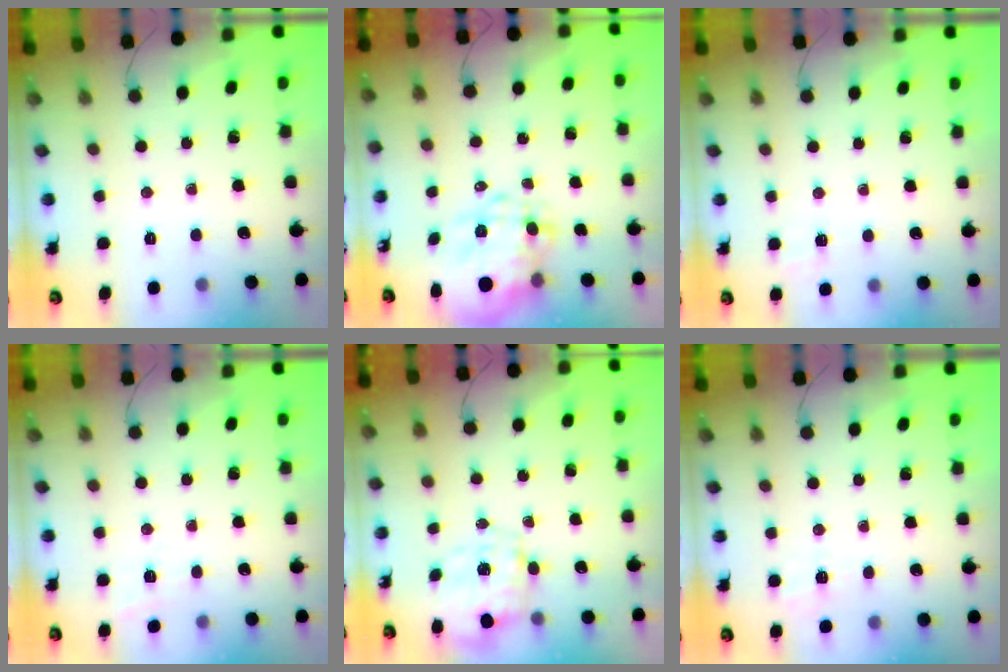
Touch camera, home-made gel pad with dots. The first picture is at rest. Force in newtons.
{"total": 11.3, "press": 10.7, "slide": 3.7}
{"total": 1.5, "press": 0.2, "slide": 1.5}
{"total": 8.3, "press": 8.1, "slide": 1.8}
{"total": 2.7, "press": 2.6, "slide": 0.8}
{"total": 2.4, "press": 1.8, "slide": 1.6}